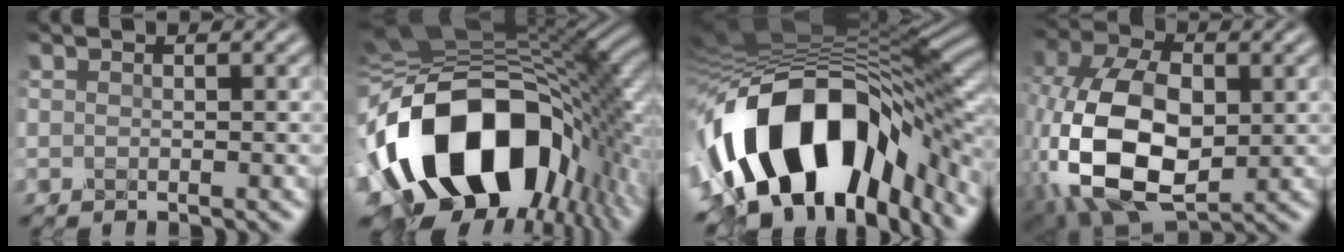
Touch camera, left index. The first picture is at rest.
{"total": 18.7, "force": [-6.3, 11.6, 13.3], "torque": [-0.248, -0.009, -0.107]}
{"total": 17.0, "force": [-5.7, 8.9, 13.3], "torque": [-0.244, -0.010, -0.091]}
{"total": 13.8, "force": [-2.2, 8.5, 10.6], "torque": [-0.252, -0.013, -0.045]}